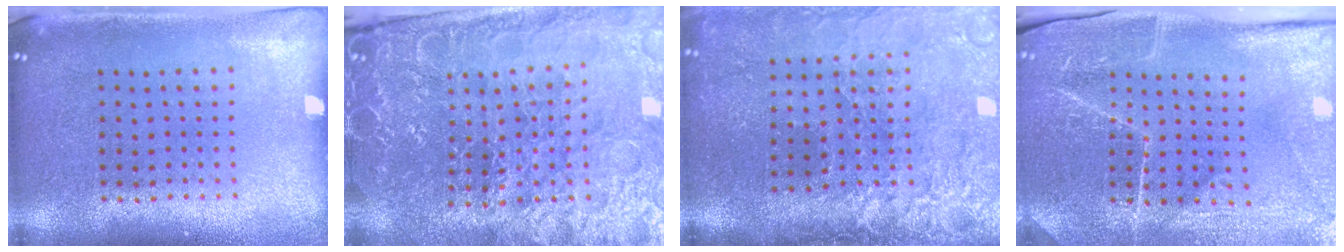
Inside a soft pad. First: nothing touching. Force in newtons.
{"total": 4.7, "press": 4.5, "slide": 1.2}
{"total": 4.3, "press": 3.5, "slide": 2.5}
{"total": 3.8, "press": 3.8, "slide": 0.2}